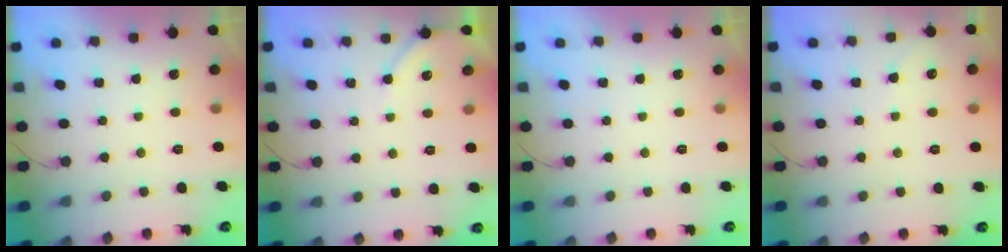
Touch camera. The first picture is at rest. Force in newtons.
{"total": 3.7, "press": 3.7, "slide": 0.5}
{"total": 0.0}
{"total": 2.9, "press": 2.9, "slide": 0.4}